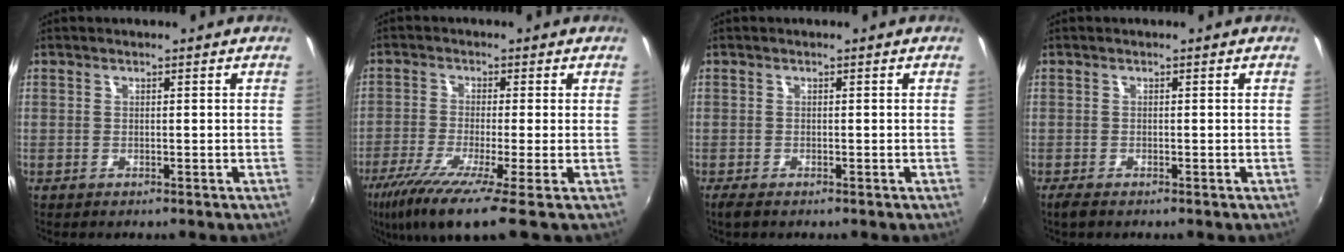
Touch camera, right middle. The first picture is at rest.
{"total": 10.1, "force": [-6.1, -0.3, 8.1], "torque": [-0.179, -0.045, -0.114]}
{"total": 1.6, "force": [-1.0, 0.5, 1.2], "torque": [-0.025, -0.008, -0.018]}
{"total": 1.6, "force": [-1.1, 0.4, 1.1], "torque": [-0.024, -0.008, -0.020]}